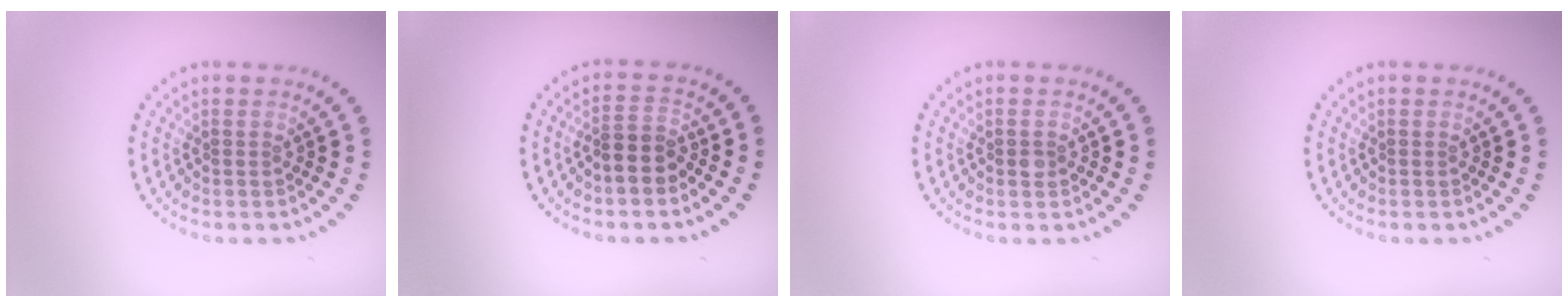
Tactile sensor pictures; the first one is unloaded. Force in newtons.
{"total": 2.6, "press": 2.3, "slide": 1.2}
{"total": 0.8, "press": 0.8, "slide": 0.0}
{"total": 0.0}